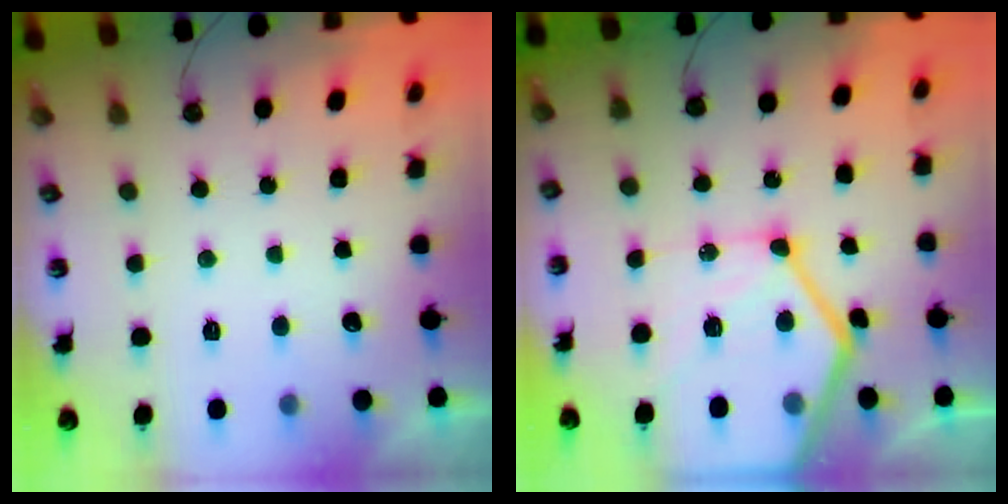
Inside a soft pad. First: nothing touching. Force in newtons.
{"total": 23.1, "press": 23.1, "slide": 1.8}